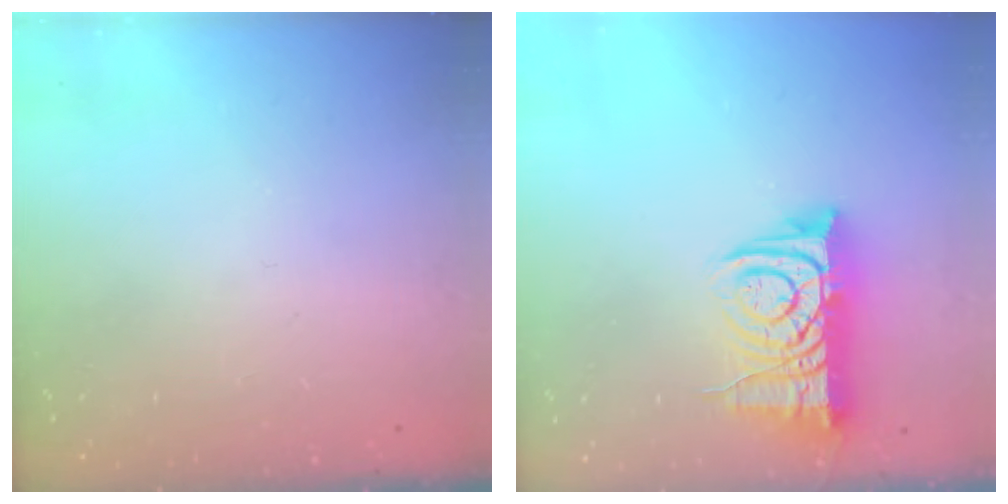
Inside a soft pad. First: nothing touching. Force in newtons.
{"total": 12.5, "press": 12.4, "slide": 1.3}